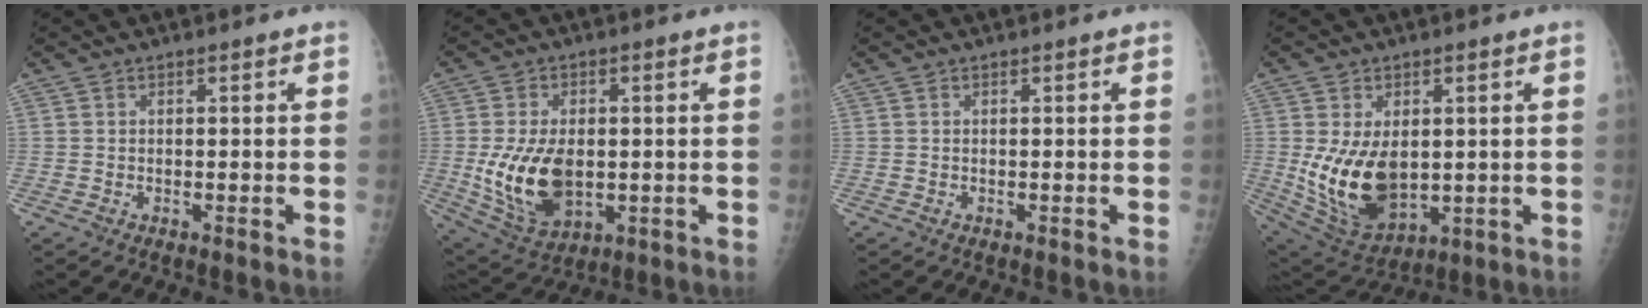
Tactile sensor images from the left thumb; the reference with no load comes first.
{"total": 13.8, "force": [-1.1, 8.4, 10.9], "torque": [-0.196, -0.011, 0.000]}
{"total": 0.0}
{"total": 14.4, "force": [0.1, 9.0, 11.2], "torque": [-0.186, -0.016, 0.031]}